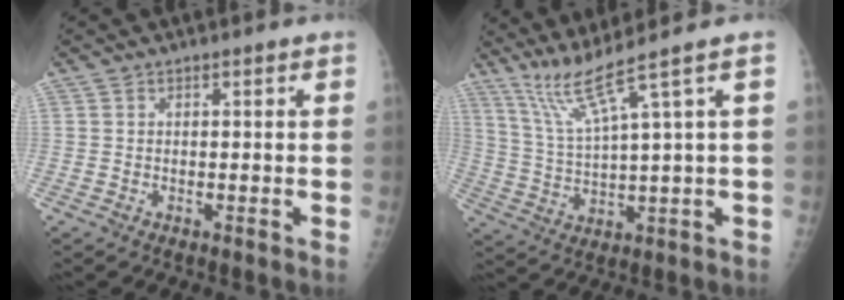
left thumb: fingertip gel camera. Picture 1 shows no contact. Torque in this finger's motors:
{"motor_torque": [-0.03, -0.16, 0.70, -0.46, -0.01]}